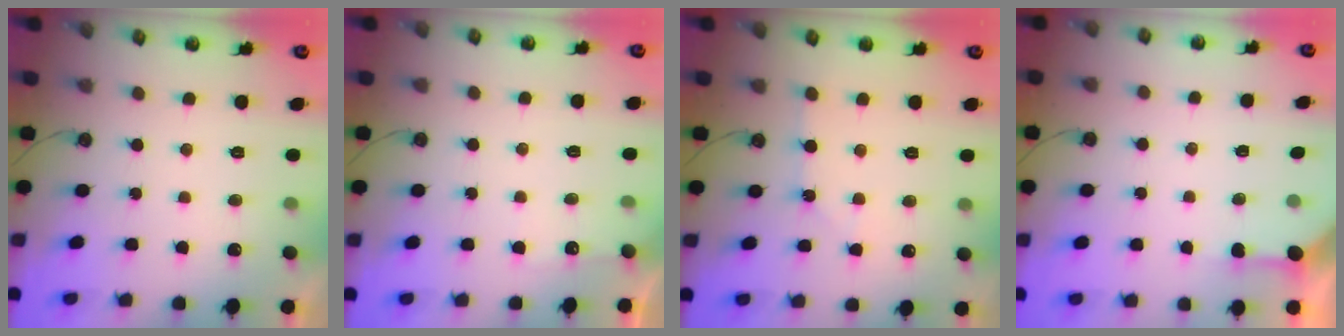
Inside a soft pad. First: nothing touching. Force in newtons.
{"total": 5.4, "press": 5.4, "slide": 0.6}
{"total": 1.5, "press": 1.5, "slide": 0.2}
{"total": 2.9, "press": 2.8, "slide": 0.3}